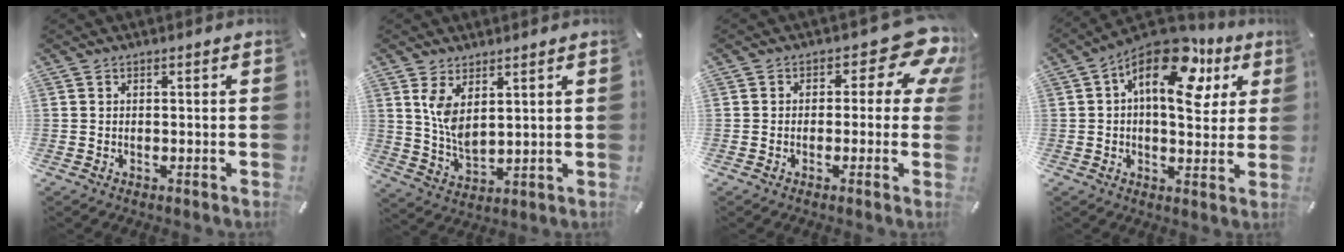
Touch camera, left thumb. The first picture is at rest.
{"total": 6.7, "force": [3.8, 2.9, 4.6], "torque": [-0.114, -0.022, 0.068]}
{"total": 11.5, "force": [3.9, 5.9, 9.0], "torque": [-0.111, -0.023, 0.068]}
{"total": 17.6, "force": [7.9, 9.2, 12.8], "torque": [-0.189, -0.046, 0.131]}